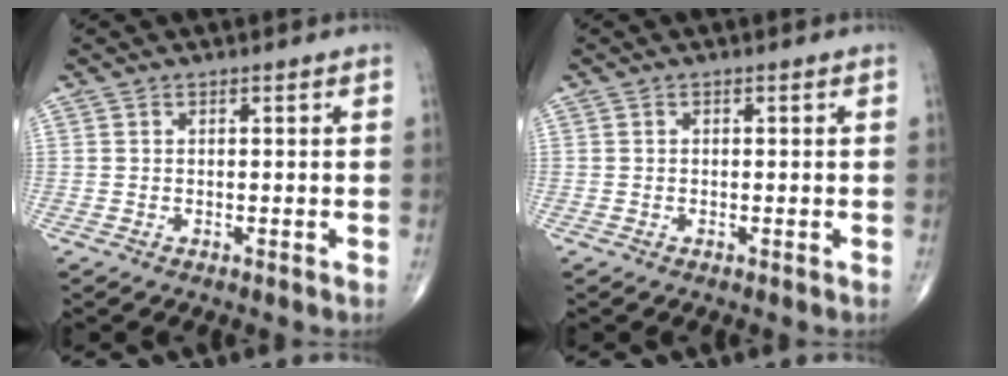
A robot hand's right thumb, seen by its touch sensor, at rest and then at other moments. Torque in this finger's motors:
{"motor_torque": [0.05, -0.34, -0.17, -0.09, 0.02]}